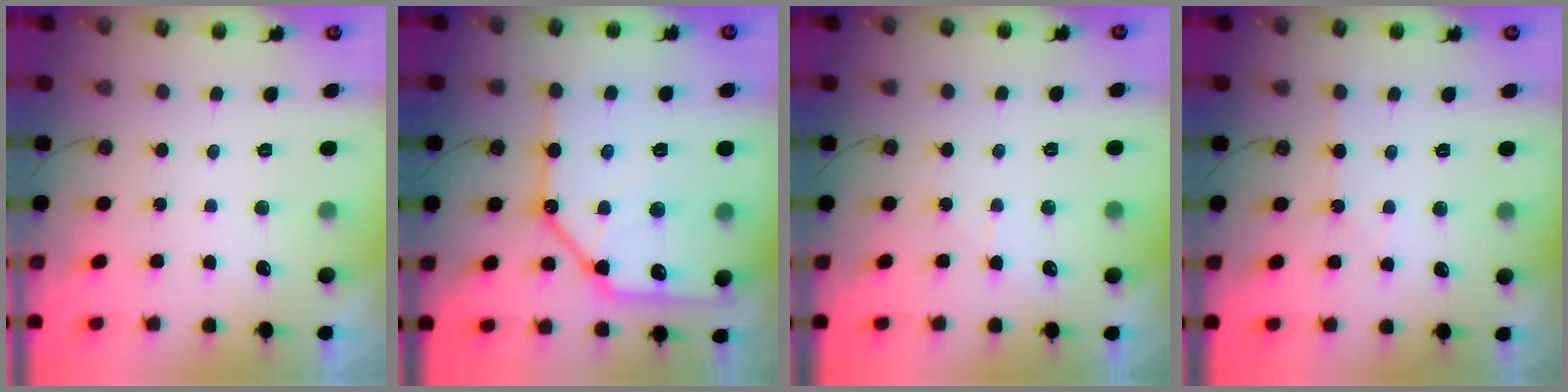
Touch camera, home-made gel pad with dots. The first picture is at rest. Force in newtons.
{"total": 22.4, "press": 22.2, "slide": 2.5}
{"total": 4.4, "press": 4.4, "slide": 0.7}
{"total": 2.9, "press": 2.8, "slide": 0.5}